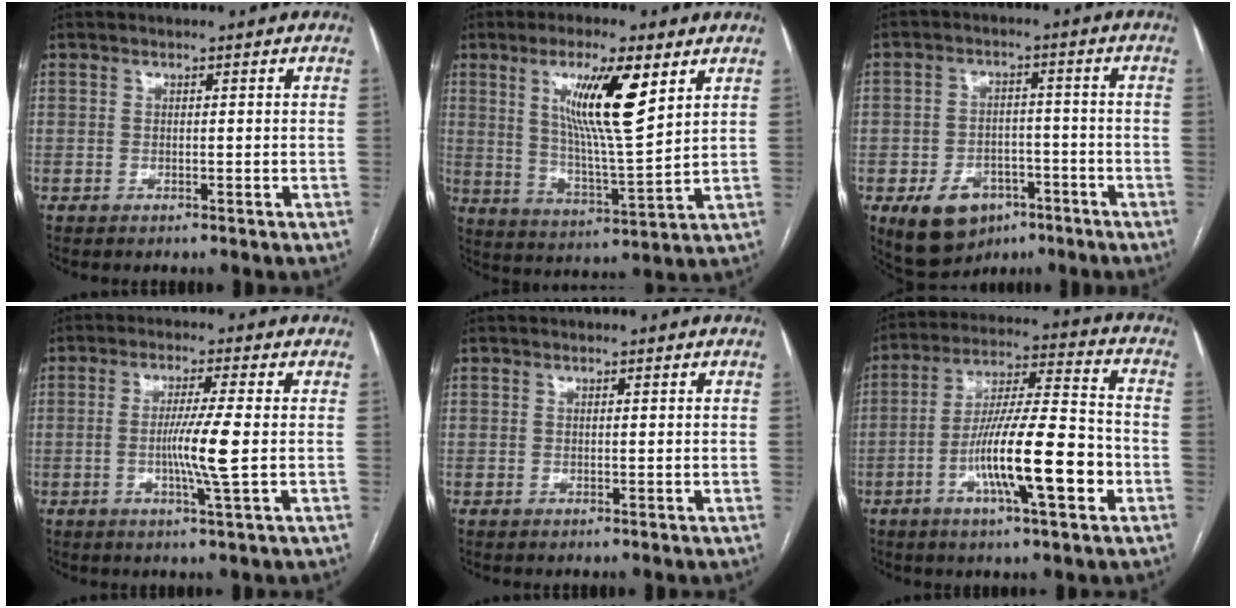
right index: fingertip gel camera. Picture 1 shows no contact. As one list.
[{"total": 12.7, "force": [5.4, 1.3, 11.4], "torque": [-0.209, -0.008, 0.098]}, {"total": 9.2, "force": [-4.7, 6.5, 4.6], "torque": [-0.082, 0.010, -0.063]}, {"total": 6.5, "force": [-0.7, -0.9, 6.4], "torque": [-0.119, -0.010, -0.014]}, {"total": 0.0}, {"total": 15.4, "force": [-4.9, 1.9, 14.5], "torque": [-0.255, 0.002, -0.083]}]